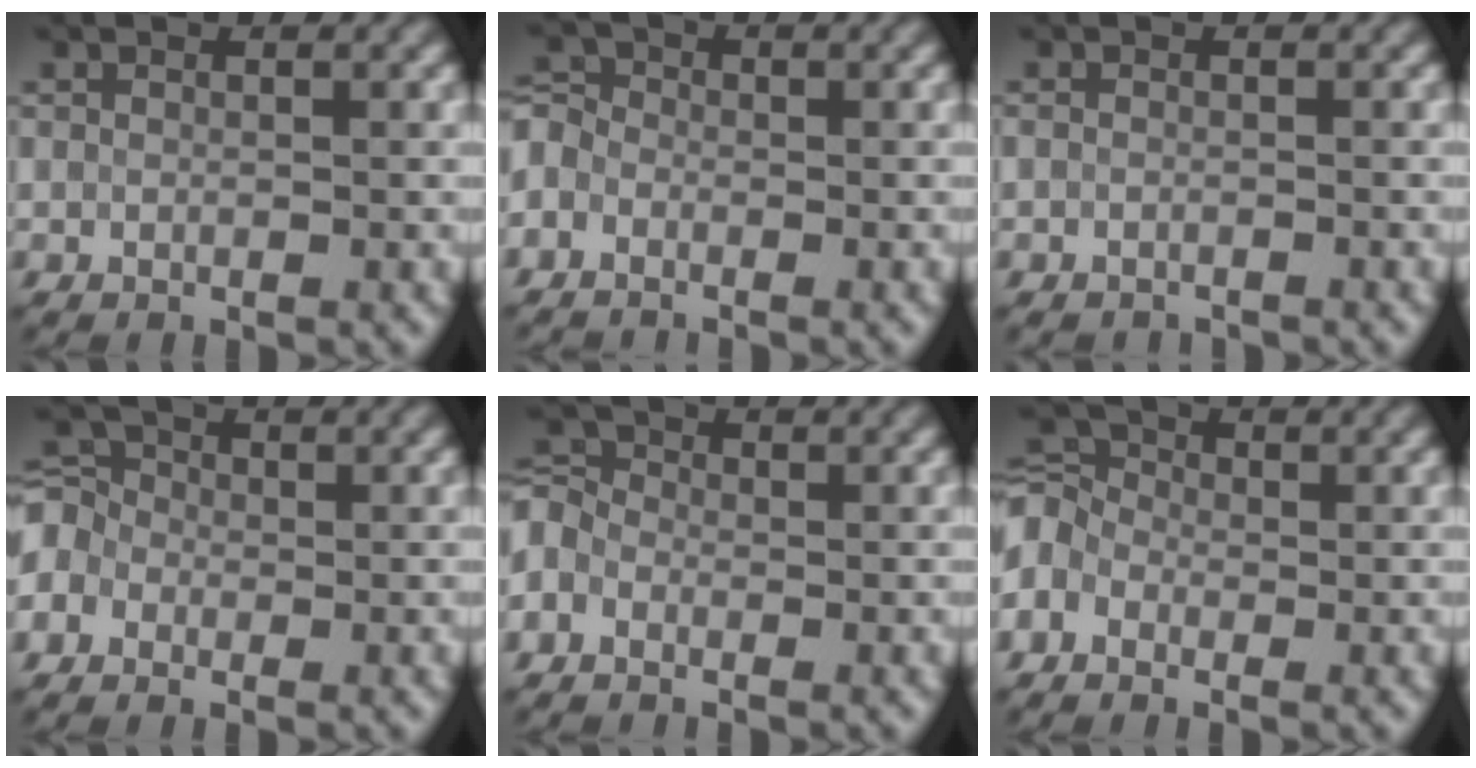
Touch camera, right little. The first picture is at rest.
{"total": 3.3, "force": [-2.1, 2.3, 1.0], "torque": [-0.011, 0.011, -0.044]}
{"total": 1.6, "force": [-1.6, 0.2, 0.3], "torque": [-0.003, -0.009, -0.028]}
{"total": 3.8, "force": [-1.0, 3.3, 1.6], "torque": [-0.030, 0.021, -0.032]}
{"total": 3.6, "force": [-1.7, 2.8, 1.7], "torque": [-0.033, 0.010, -0.039]}
{"total": 4.6, "force": [-1.6, 3.5, 2.5], "torque": [-0.060, 0.009, -0.037]}